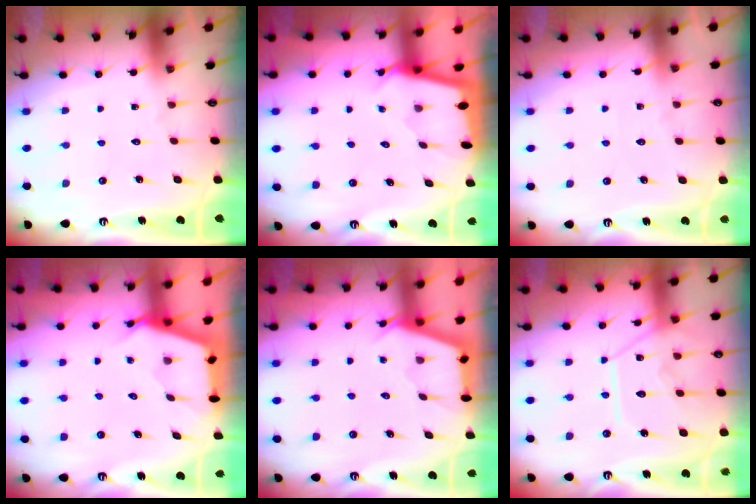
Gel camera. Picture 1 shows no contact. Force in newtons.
{"total": 1.7, "press": 1.7, "slide": 0.0}
{"total": 1.7, "press": 1.7, "slide": 0.4}
{"total": 2.7, "press": 2.7, "slide": 0.3}
{"total": 2.9, "press": 2.8, "slide": 0.3}
{"total": 13.5, "press": 13.5, "slide": 1.3}